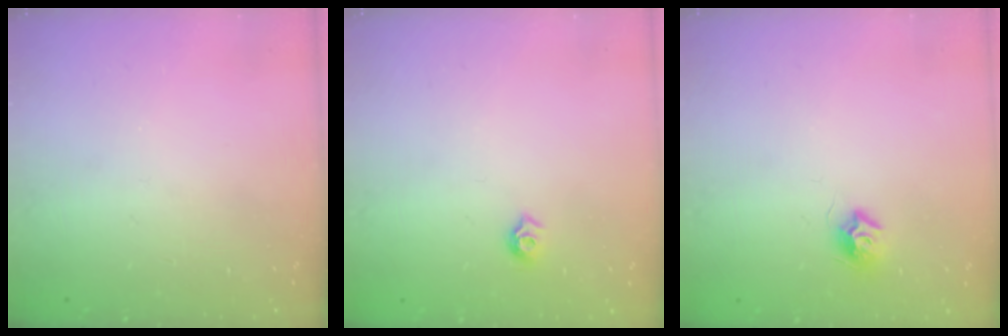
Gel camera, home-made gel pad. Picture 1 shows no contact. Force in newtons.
{"total": 5.8, "press": 5.7, "slide": 0.8}
{"total": 7.4, "press": 7.4, "slide": 0.0}